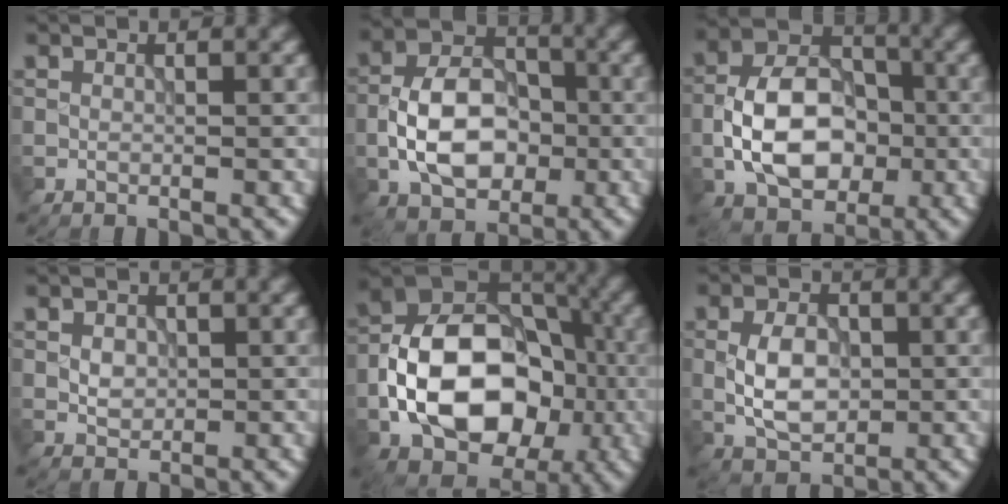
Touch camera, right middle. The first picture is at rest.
{"total": 7.8, "force": [-1.8, 5.1, 5.7], "torque": [-0.103, 0.010, -0.035]}
{"total": 8.9, "force": [-2.0, 5.8, 6.4], "torque": [-0.115, 0.014, -0.041]}
{"total": 1.7, "force": [0.1, 1.3, 1.0], "torque": [-0.018, 0.000, 0.002]}
{"total": 13.5, "force": [-3.1, 9.3, 9.2], "torque": [-0.148, 0.004, -0.069]}
{"total": 4.7, "force": [-0.4, 3.0, 3.6], "torque": [-0.069, 0.001, -0.009]}